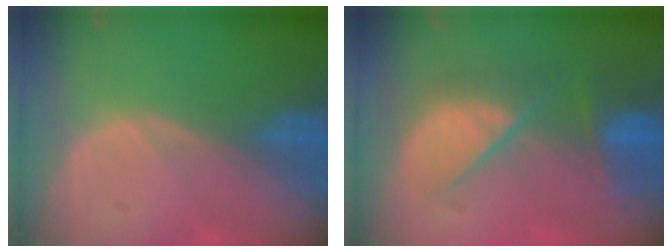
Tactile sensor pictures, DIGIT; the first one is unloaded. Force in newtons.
{"total": 9.1, "press": 8.0, "slide": 4.3}